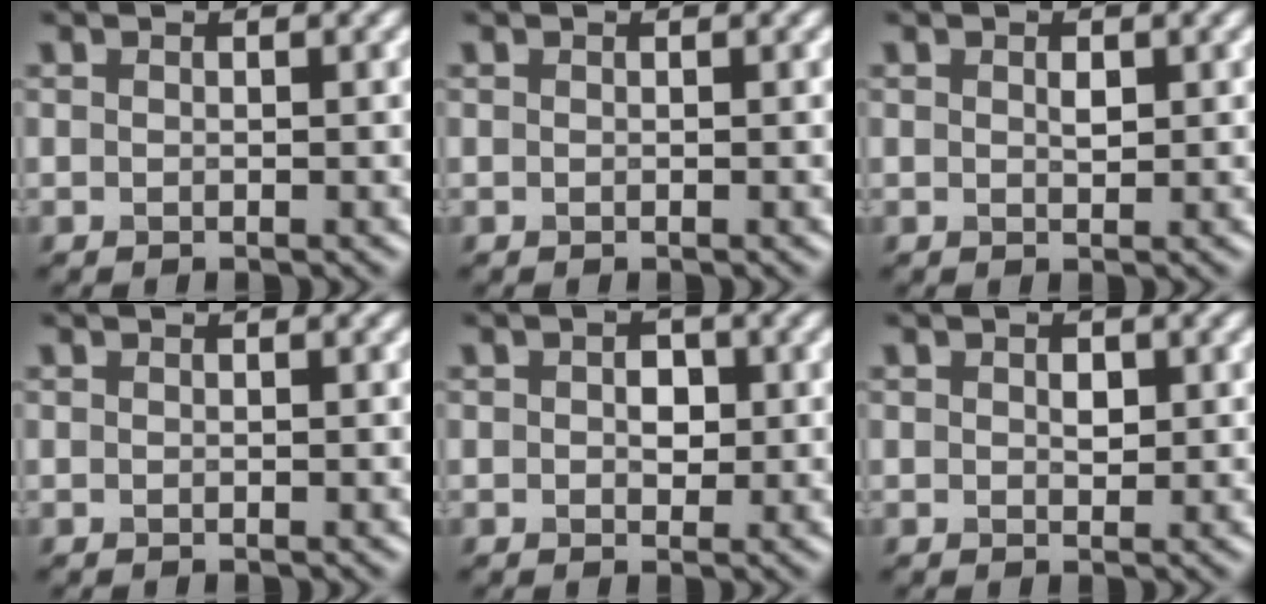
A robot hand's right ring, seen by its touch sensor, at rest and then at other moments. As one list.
[{"total": 0.0}, {"total": 0.9, "force": [0.3, 0.5, 0.7], "torque": [-0.014, 0.000, 0.006]}, {"total": 0.0}, {"total": 2.0, "force": [0.2, 1.4, 1.4], "torque": [-0.021, 0.000, 0.000]}, {"total": 1.2, "force": [0.3, 0.7, 0.9], "torque": [-0.012, 0.000, 0.004]}]